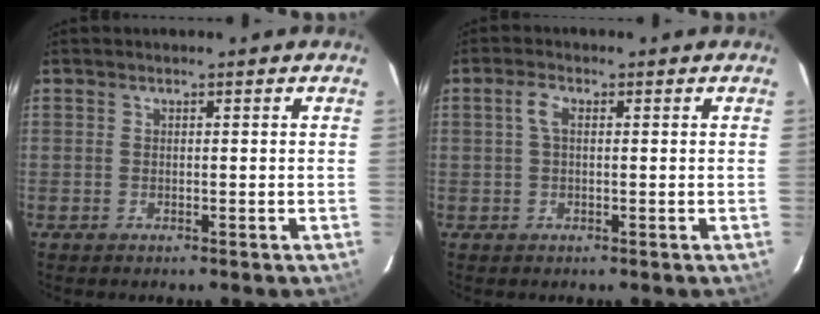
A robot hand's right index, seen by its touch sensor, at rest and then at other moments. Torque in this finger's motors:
{"motor_torque": [0.14, -0.05, 0.18, 0.05]}